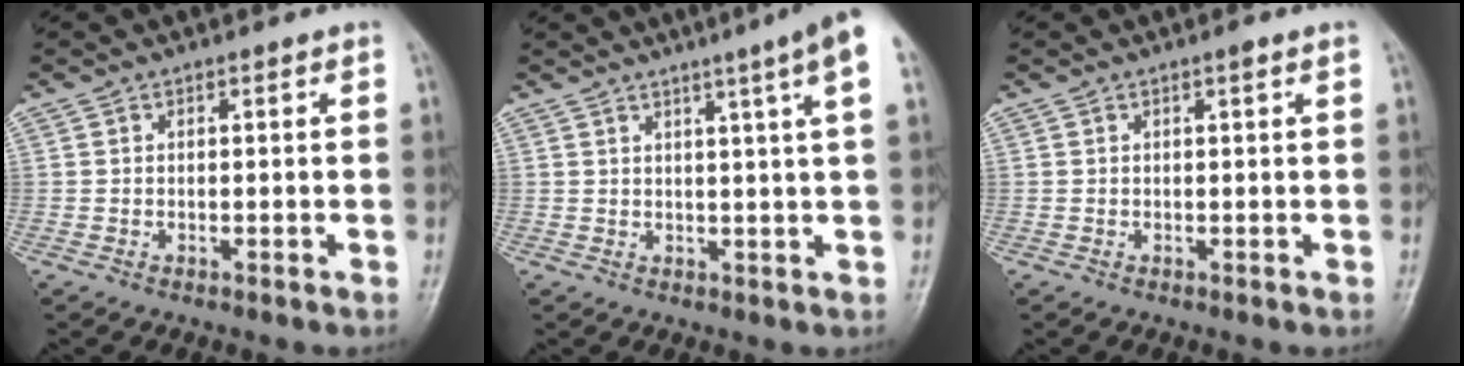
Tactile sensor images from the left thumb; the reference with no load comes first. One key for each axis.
{"total": 8.5, "fx": 4.6, "fy": -0.8, "fz": 7.1, "tx": -0.094, "ty": -0.002, "tz": 0.051}
{"total": 1.0, "fx": 0.6, "fy": 0.0, "fz": 0.9, "tx": -0.012, "ty": 0.000, "tz": 0.007}